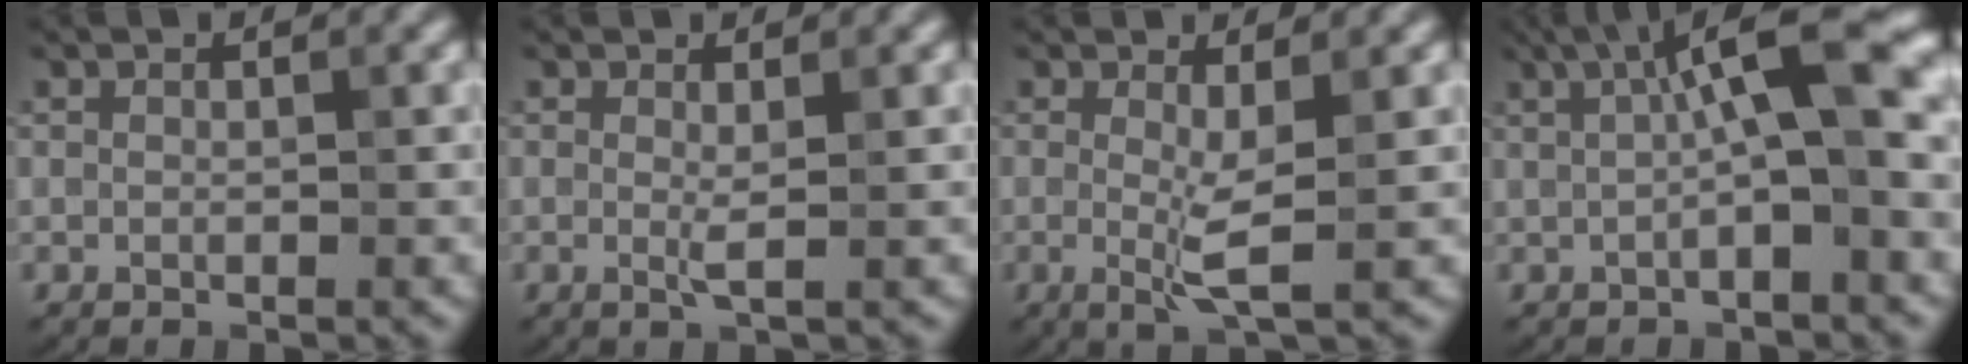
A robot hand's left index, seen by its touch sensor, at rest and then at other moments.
{"total": 1.1, "force": [0.2, 0.0, 1.1], "torque": [-0.023, -0.006, 0.001]}
{"total": 2.9, "force": [0.1, 0.3, 2.9], "torque": [-0.058, -0.012, 0.001]}
{"total": 7.4, "force": [1.2, 1.7, 7.1], "torque": [-0.103, 0.021, 0.009]}